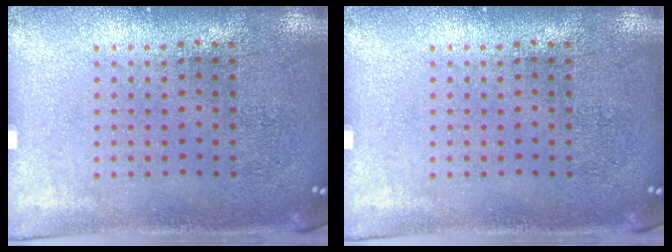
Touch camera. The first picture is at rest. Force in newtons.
{"total": 0.0}